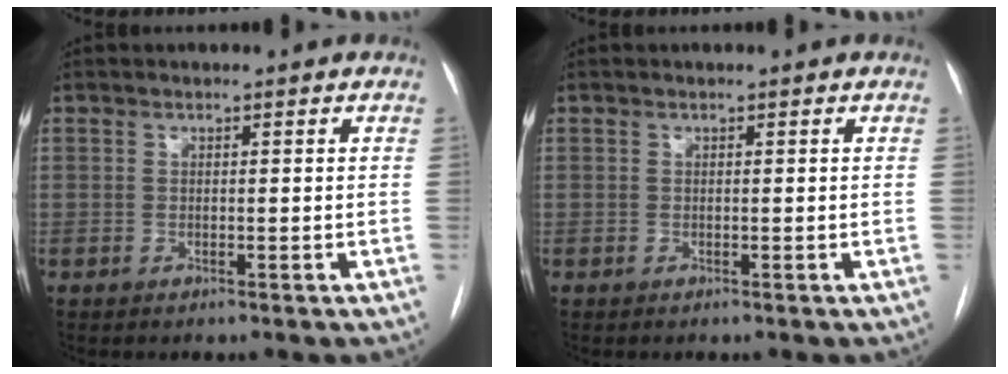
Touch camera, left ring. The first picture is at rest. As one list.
[{"total": 0.0}]